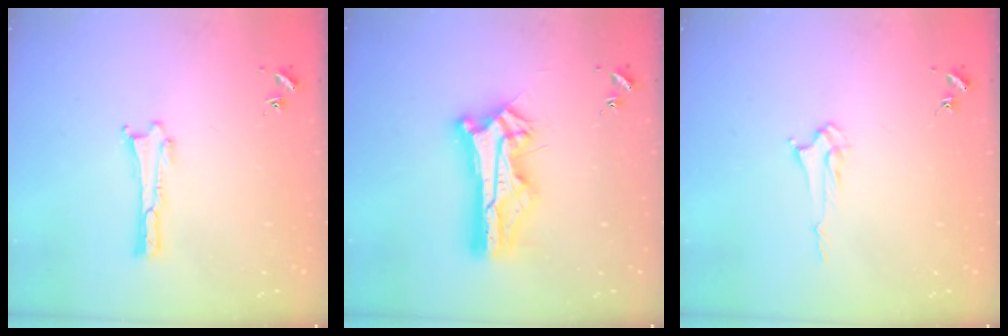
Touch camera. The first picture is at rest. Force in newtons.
{"total": 11.6, "press": 11.6, "slide": 1.0}
{"total": 2.4, "press": 2.4, "slide": 0.3}